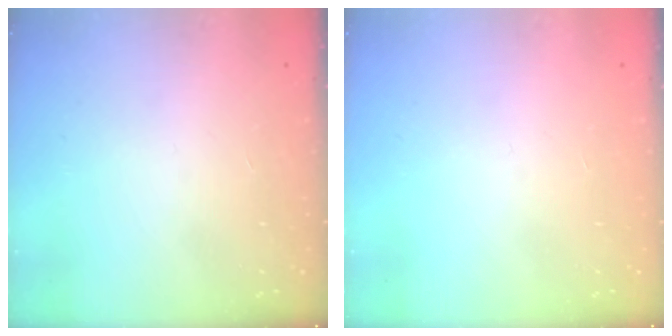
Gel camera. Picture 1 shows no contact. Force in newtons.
{"total": 0.0}